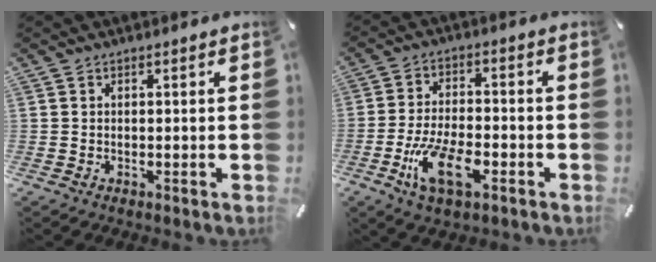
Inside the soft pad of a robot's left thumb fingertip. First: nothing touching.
{"total": 11.9, "force": [-5.2, 5.6, 9.2], "torque": [-0.196, 0.009, -0.096]}